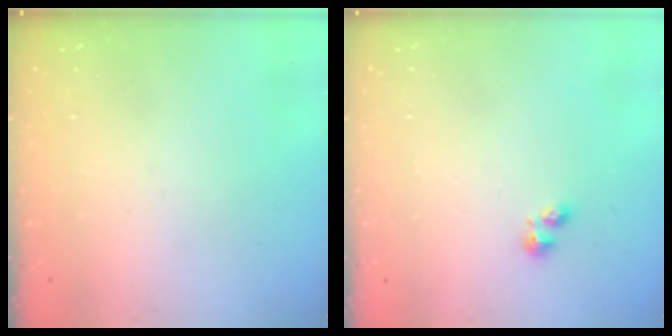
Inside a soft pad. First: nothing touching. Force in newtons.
{"total": 2.1, "press": 2.1, "slide": 0.3}